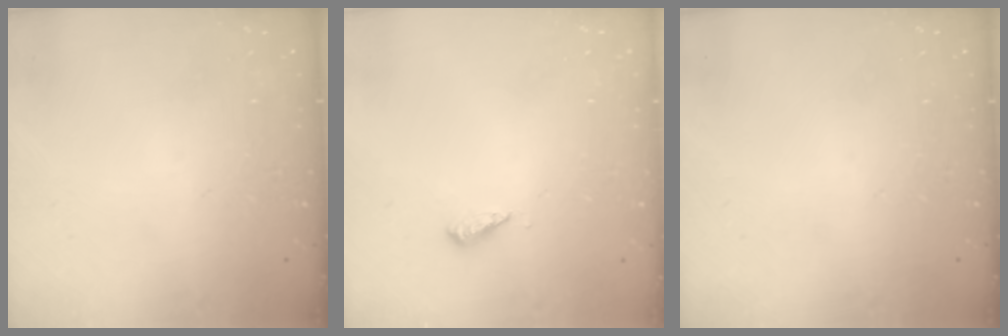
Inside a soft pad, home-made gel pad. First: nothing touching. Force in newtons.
{"total": 3.1, "press": 3.0, "slide": 0.7}
{"total": 0.0}